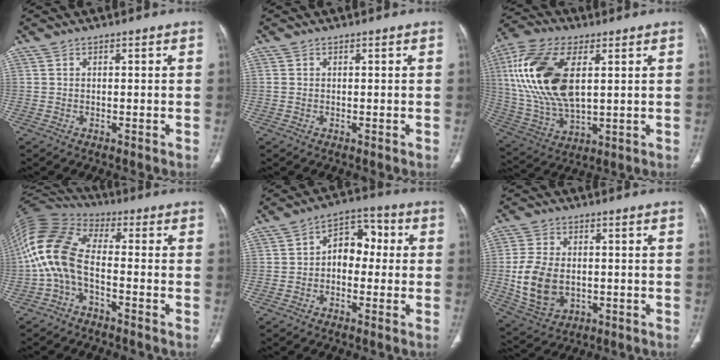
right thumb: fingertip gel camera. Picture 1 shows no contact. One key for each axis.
{"total": 0.7, "fx": 0.1, "fy": 0.6, "fz": 0.3, "tx": -0.007, "ty": 0.003, "tz": 0.003}
{"total": 21.0, "fx": 4.8, "fy": 10.8, "fz": 17.3, "tx": -0.363, "ty": -0.008, "tz": 0.092}
{"total": 13.0, "fx": -3.0, "fy": 7.2, "fz": 10.5, "tx": -0.227, "ty": 0.055, "tz": -0.069}
{"total": 8.4, "fx": 0.0, "fy": 5.9, "fz": 6.0, "tx": -0.057, "ty": 0.035, "tz": -0.013}
{"total": 11.8, "fx": -1.1, "fy": 8.3, "fz": 8.4, "tx": -0.156, "ty": -0.001, "tz": -0.009}